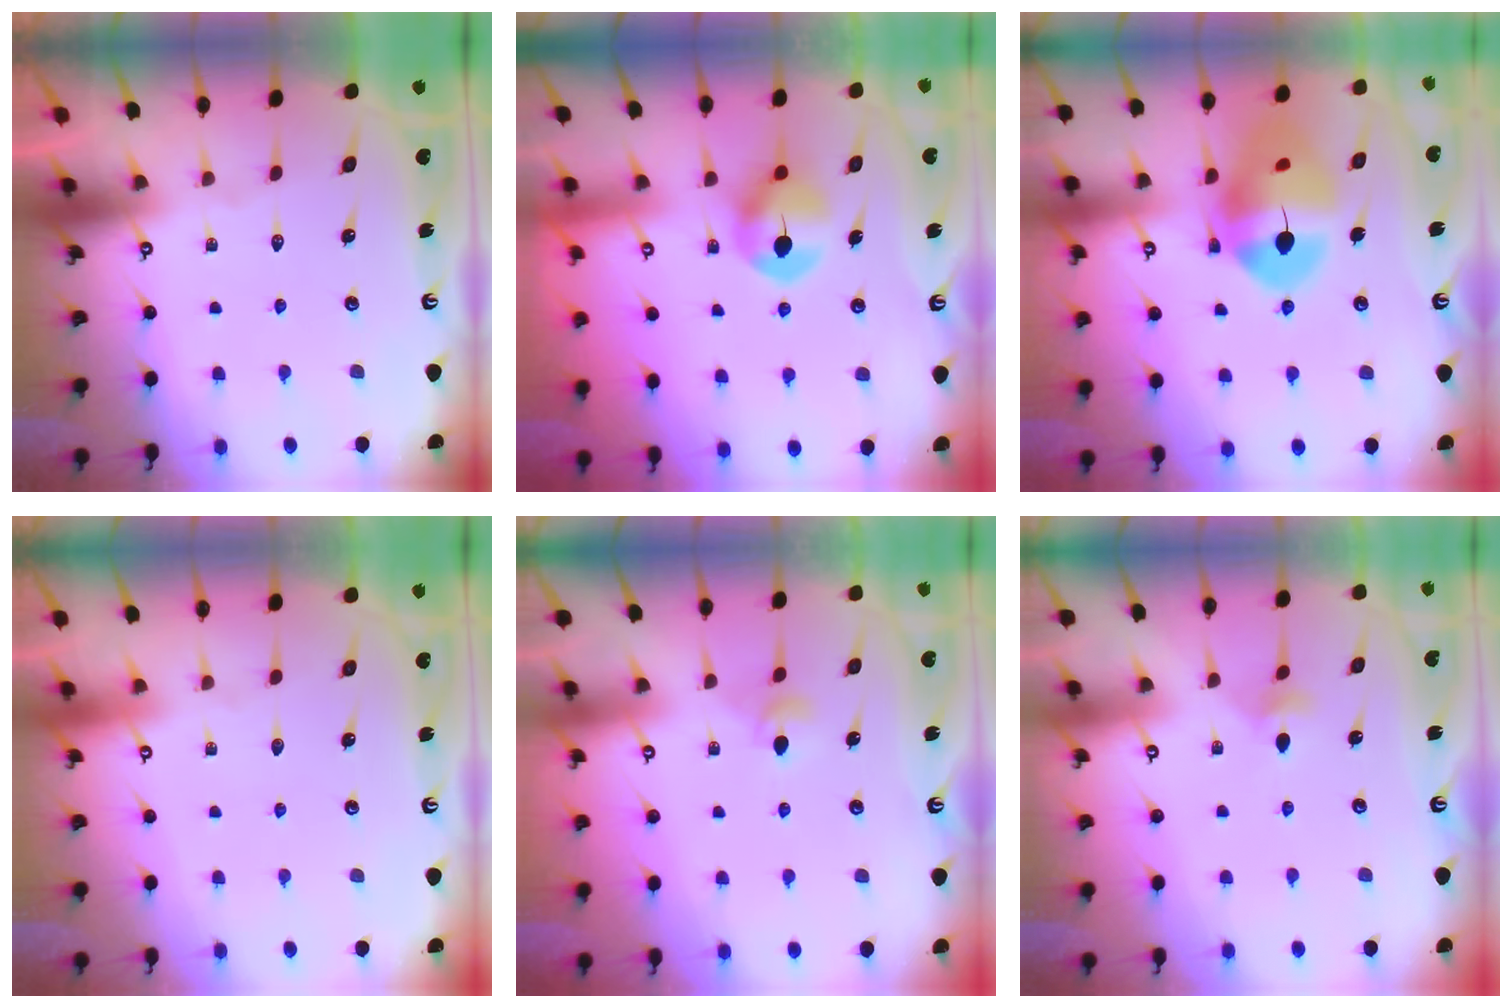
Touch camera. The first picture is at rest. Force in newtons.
{"total": 8.5, "press": 8.5, "slide": 0.5}
{"total": 16.0, "press": 15.9, "slide": 1.5}
{"total": 0.0}
{"total": 4.3, "press": 4.3, "slide": 0.7}
{"total": 5.0, "press": 4.9, "slide": 0.9}